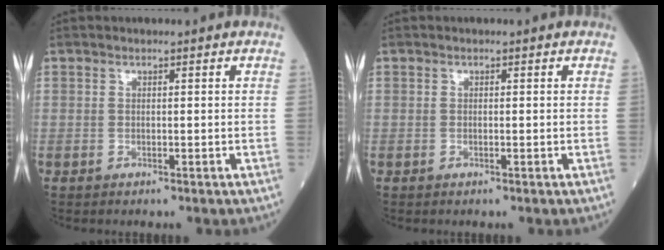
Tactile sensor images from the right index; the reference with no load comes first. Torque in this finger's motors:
{"motor_torque": [0.00, 0.00, 0.00, 0.00]}